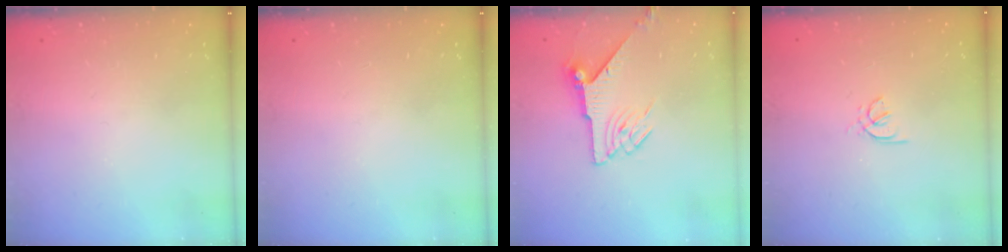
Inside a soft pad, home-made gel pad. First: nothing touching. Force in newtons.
{"total": 0.0}
{"total": 7.5, "press": 7.5, "slide": 0.3}
{"total": 1.2, "press": 1.2, "slide": 0.4}